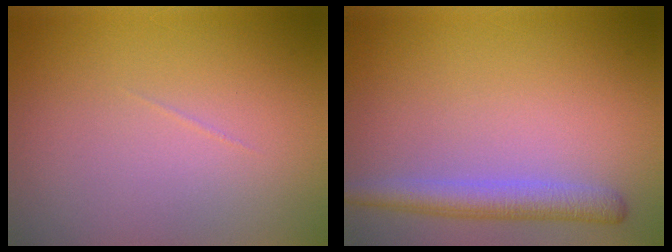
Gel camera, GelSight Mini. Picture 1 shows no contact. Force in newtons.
{"total": 3.3, "press": 3.3, "slide": 0.1}